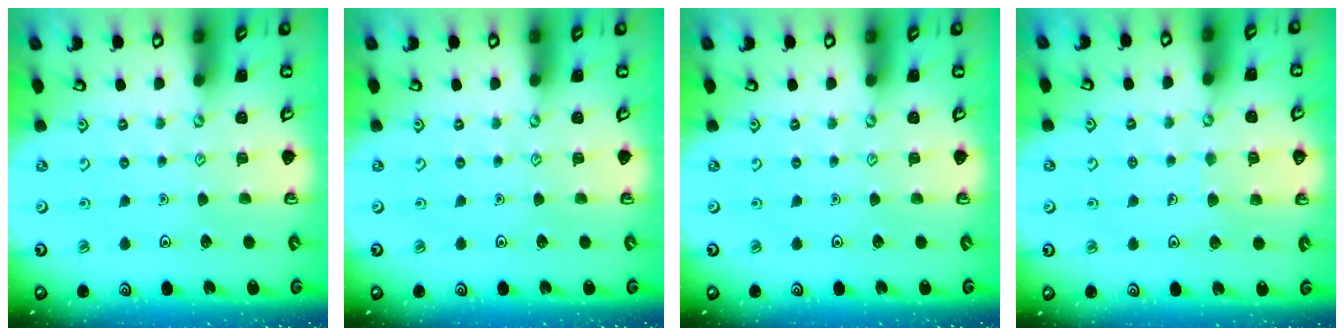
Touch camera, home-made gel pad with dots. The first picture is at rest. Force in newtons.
{"total": 0.0}
{"total": 0.0}
{"total": 4.6, "press": 4.6, "slide": 0.3}